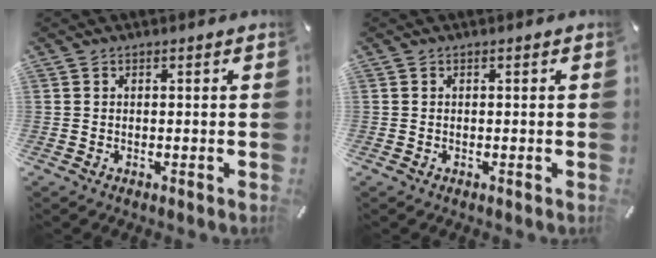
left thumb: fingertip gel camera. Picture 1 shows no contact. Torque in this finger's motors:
{"motor_torque": [-0.07, 0.07, -0.02, -0.03, 0.01]}